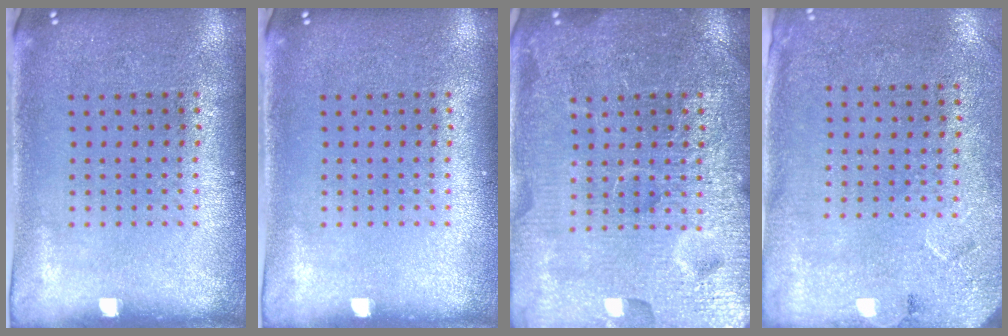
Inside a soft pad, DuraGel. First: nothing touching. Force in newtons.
{"total": 0.0}
{"total": 7.0, "press": 7.0, "slide": 0.9}
{"total": 2.7, "press": 2.2, "slide": 1.6}